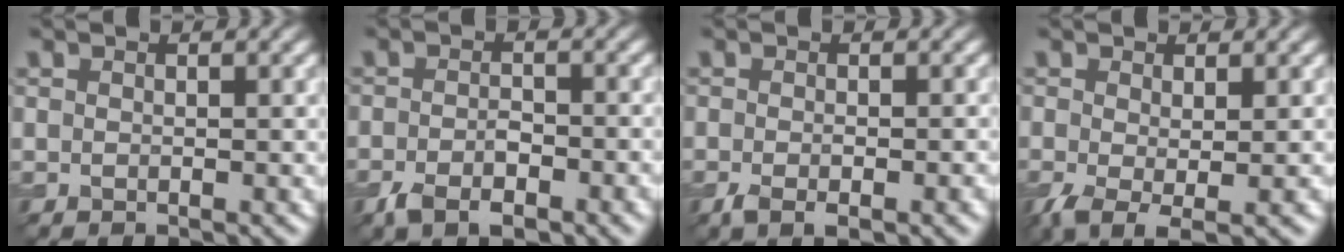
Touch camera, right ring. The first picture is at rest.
{"total": 4.3, "force": [-2.3, 1.9, 3.2], "torque": [-0.055, -0.005, -0.040]}
{"total": 3.4, "force": [-1.6, 1.0, 2.8], "torque": [-0.050, -0.009, -0.027]}
{"total": 3.1, "force": [-0.7, 1.0, 2.9], "torque": [-0.065, -0.013, -0.013]}